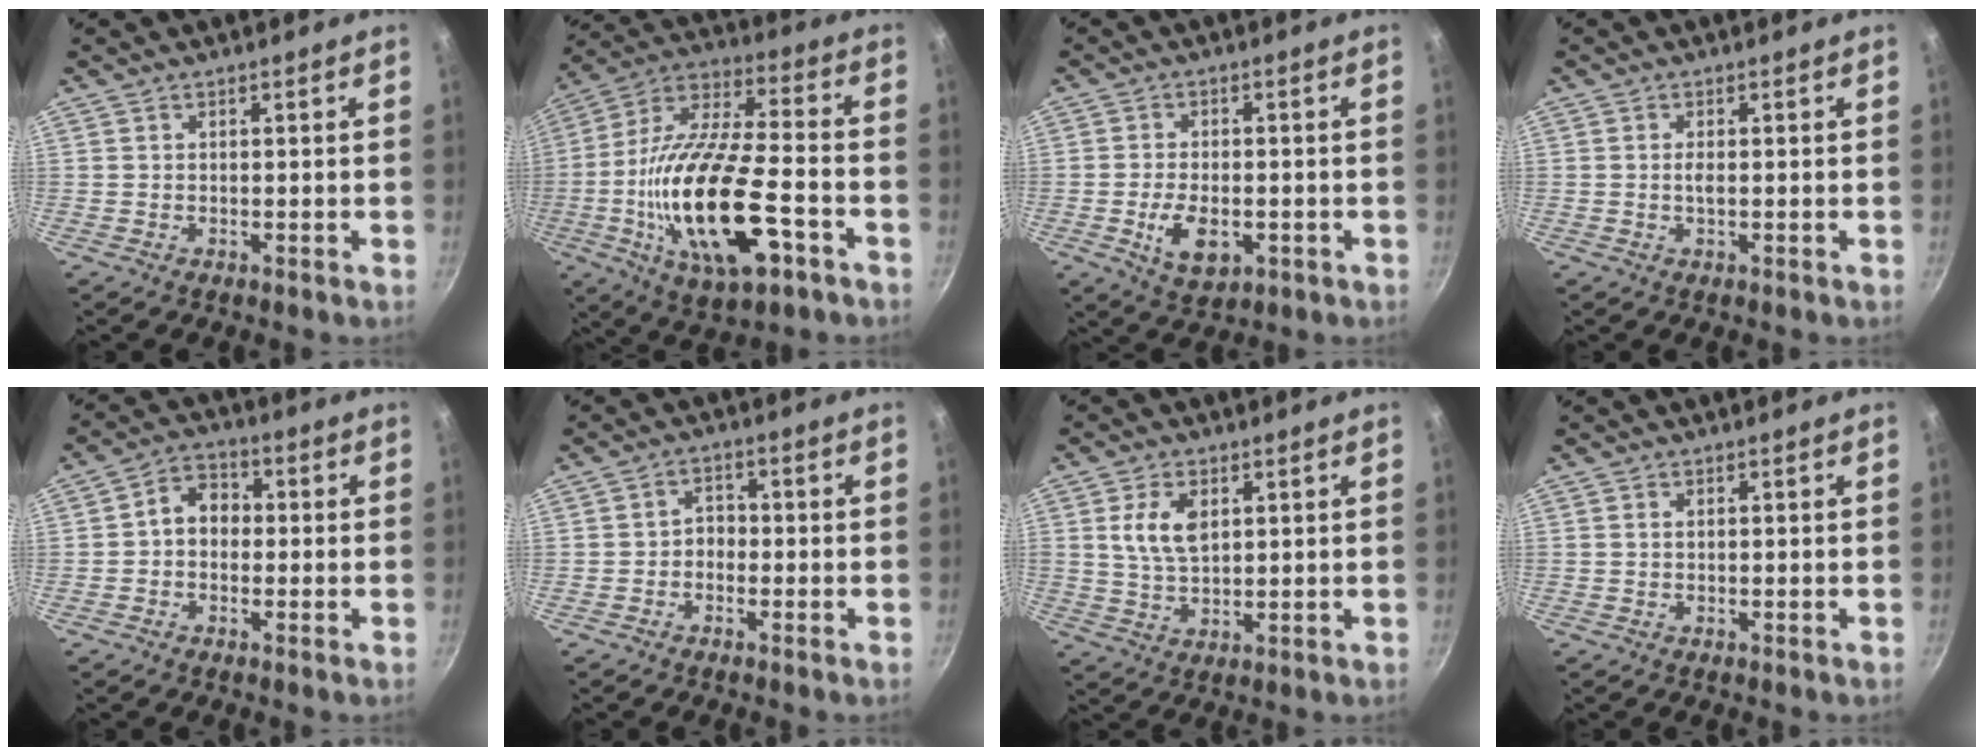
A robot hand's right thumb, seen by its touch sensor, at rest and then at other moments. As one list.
[{"total": 24.6, "force": [-7.5, 9.7, 21.4], "torque": [-0.395, 0.019, -0.135]}, {"total": 8.0, "force": [-2.1, 4.6, 6.1], "torque": [-0.098, 0.004, -0.028]}, {"total": 1.4, "force": [0.0, 0.4, 1.3], "torque": [-0.028, 0.000, -0.002]}, {"total": 6.1, "force": [-0.2, 4.9, 3.7], "torque": [-0.031, 0.018, -0.018]}, {"total": 2.8, "force": [-0.9, 2.2, 1.5], "torque": [-0.006, 0.016, -0.020]}, {"total": 7.3, "force": [2.2, 4.3, 5.5], "torque": [-0.100, -0.012, 0.044]}, {"total": 0.6, "force": [0.2, 0.3, 0.5], "torque": [-0.010, 0.001, 0.003]}]